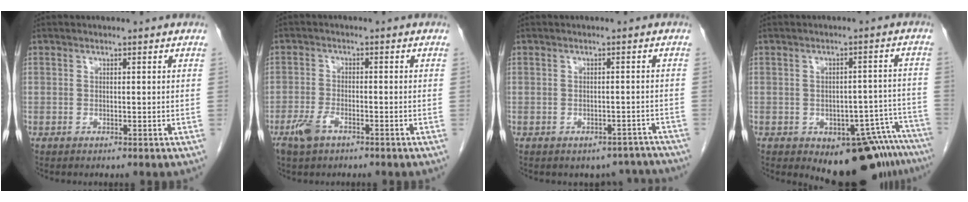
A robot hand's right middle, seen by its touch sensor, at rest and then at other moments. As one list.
[{"total": 3.7, "force": [-2.3, 1.5, 2.5], "torque": [-0.059, -0.001, -0.043]}, {"total": 5.6, "force": [-4.8, 2.7, -0.2], "torque": [0.022, 0.023, -0.049]}, {"total": 12.3, "force": [-9.5, 4.0, 6.7], "torque": [-0.019, 0.020, -0.115]}]